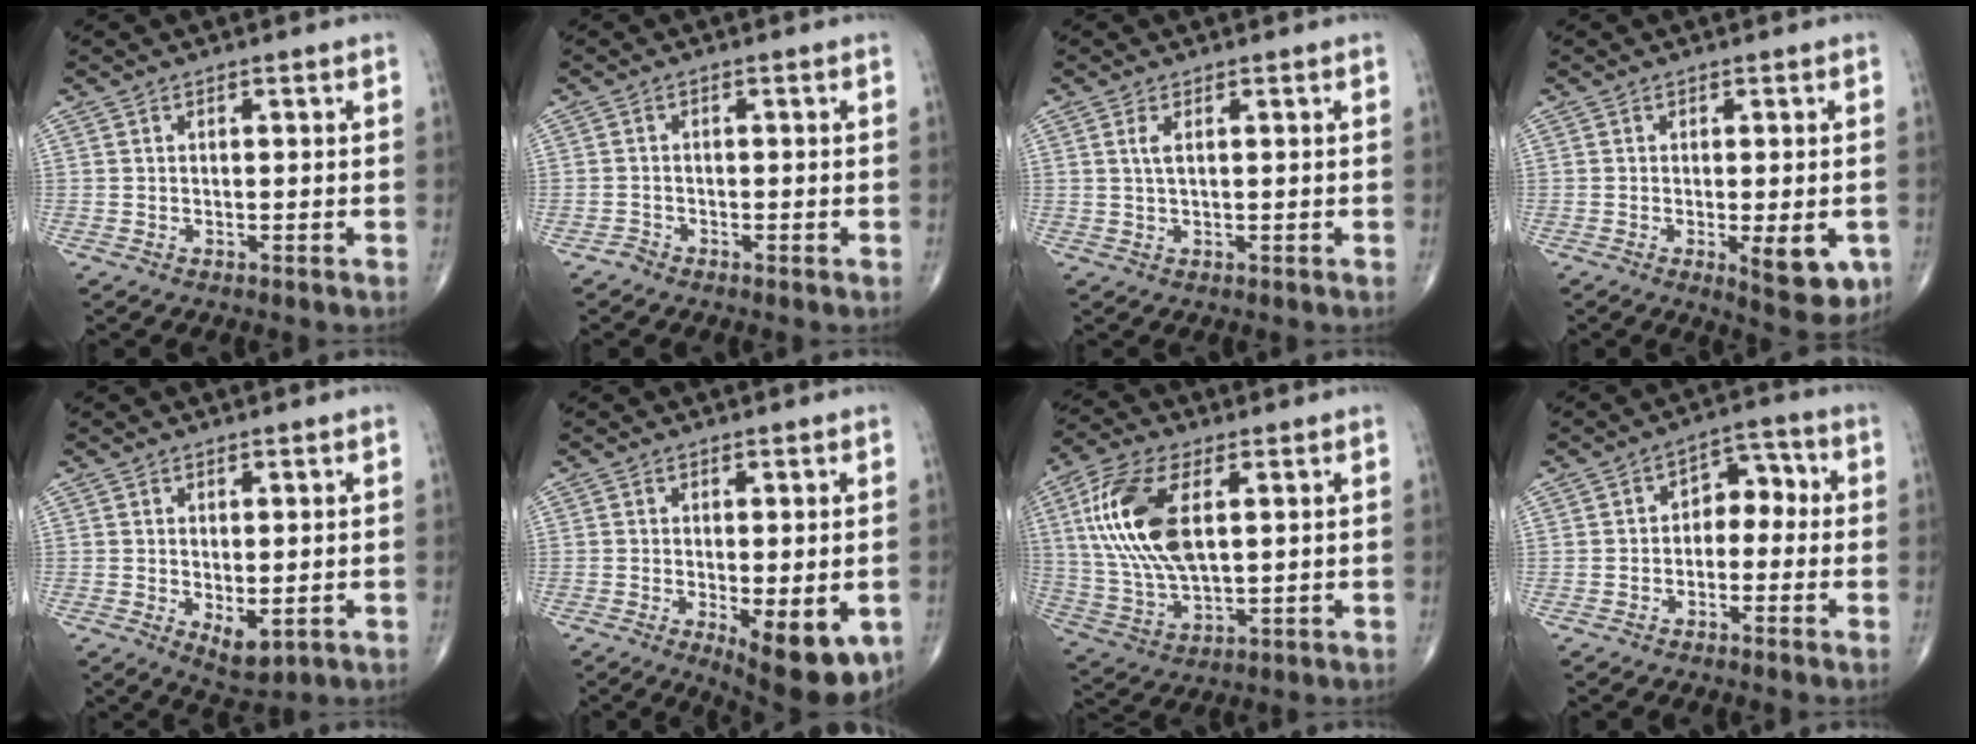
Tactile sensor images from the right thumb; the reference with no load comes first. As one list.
[{"total": 1.0, "force": [-0.9, 0.5, 0.0], "torque": [0.001, -0.001, -0.024]}, {"total": 1.8, "force": [0.6, 0.6, 1.6], "torque": [-0.042, 0.002, 0.018]}, {"total": 7.9, "force": [-2.3, 2.9, 7.0], "torque": [-0.076, -0.013, -0.025]}, {"total": 4.5, "force": [-0.8, 2.2, 3.8], "torque": [-0.052, -0.014, -0.001]}, {"total": 10.9, "force": [-3.6, 4.1, 9.4], "torque": [-0.116, -0.018, -0.042]}, {"total": 16.3, "force": [3.9, 7.7, 13.8], "torque": [-0.294, -0.003, 0.080]}, {"total": 5.6, "force": [-0.9, 4.0, 3.8], "torque": [-0.026, 0.034, -0.029]}]